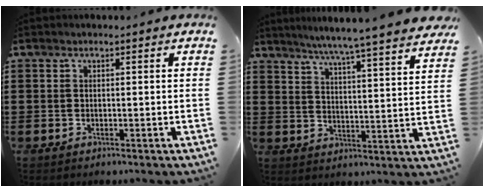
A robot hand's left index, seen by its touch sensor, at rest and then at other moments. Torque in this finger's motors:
{"motor_torque": [1.85, -0.29, 0.90, 0.10]}